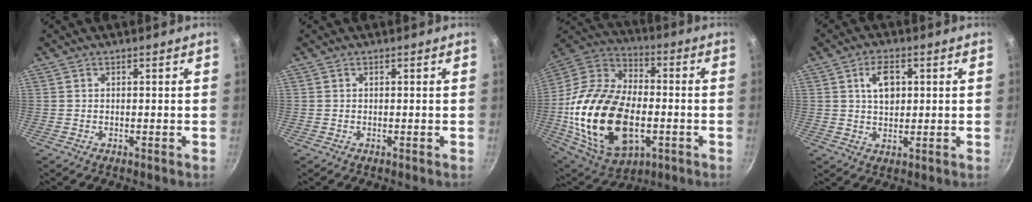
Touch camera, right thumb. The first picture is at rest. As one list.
[{"total": 0.0}, {"total": 28.3, "force": [-5.0, 17.2, 21.8], "torque": [-0.406, 0.024, -0.079]}, {"total": 6.0, "force": [1.5, 3.6, 4.6], "torque": [-0.063, -0.003, 0.026]}]